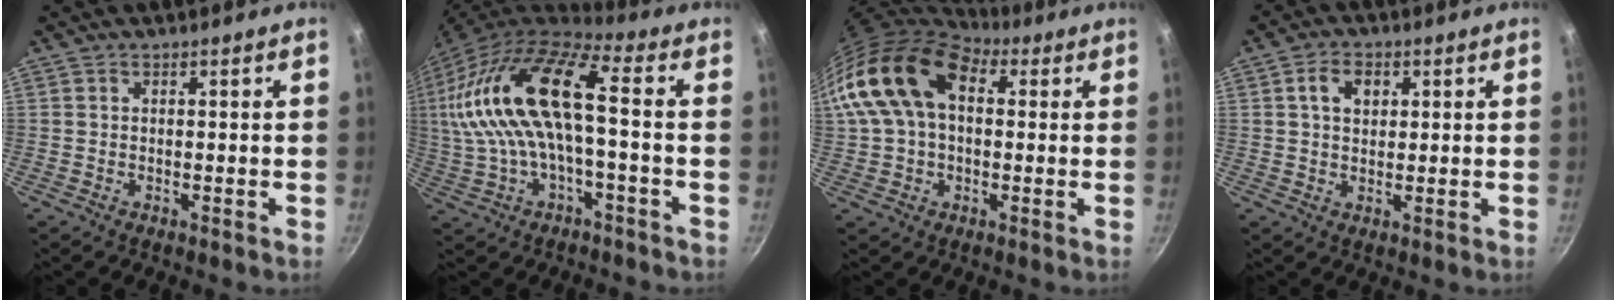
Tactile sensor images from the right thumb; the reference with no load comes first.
{"total": 19.6, "force": [1.0, 7.8, 17.9], "torque": [-0.351, 0.031, 0.013]}
{"total": 17.2, "force": [3.7, 11.2, 12.6], "torque": [-0.223, 0.028, 0.054]}
{"total": 4.6, "force": [1.4, 3.3, 3.0], "torque": [-0.035, 0.002, 0.023]}